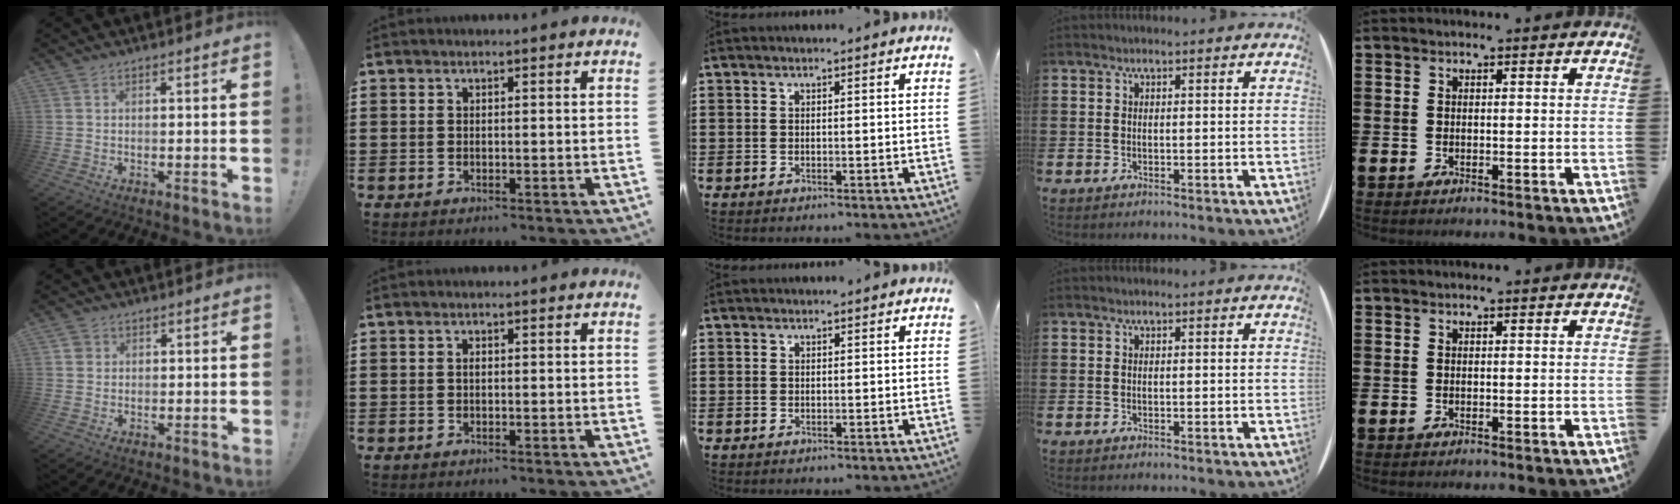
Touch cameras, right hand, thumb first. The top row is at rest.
{"thumb": {"total": 1.9, "force": [0.7, 1.6, 0.4], "torque": [-0.006, 0.001, 0.013]}, "index": {"total": 0.6, "force": [0.0, 0.3, 0.6], "torque": [-0.012, -0.002, 0.001]}, "middle": {"total": 0.7, "force": [-0.4, 0.5, 0.0], "torque": [0.000, 0.003, -0.010]}}